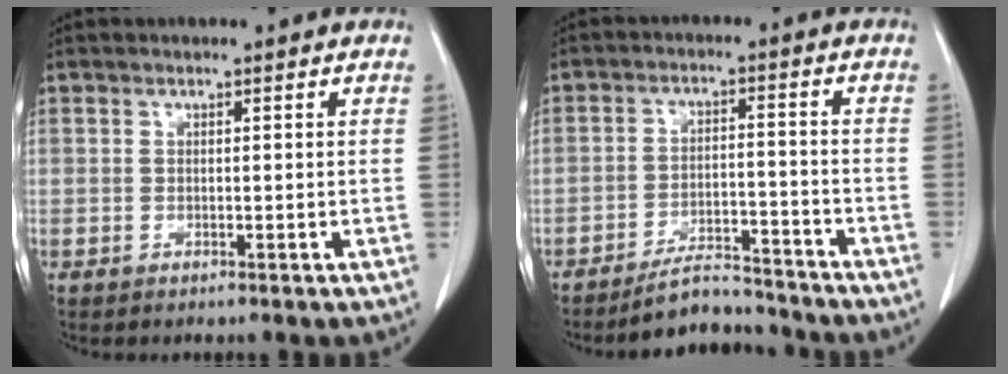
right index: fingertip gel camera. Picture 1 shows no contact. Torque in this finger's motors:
{"motor_torque": [-0.05, -0.24, -0.34, -0.07]}